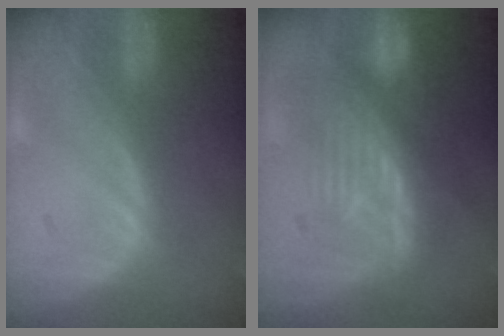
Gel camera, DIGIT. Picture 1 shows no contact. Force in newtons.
{"total": 9.7, "press": 8.9, "slide": 3.8}